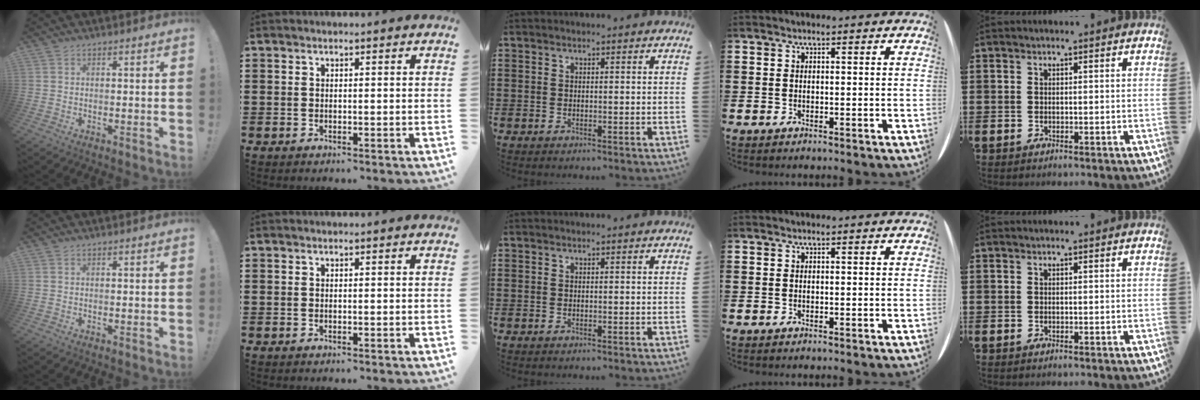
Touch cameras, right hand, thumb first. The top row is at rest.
{}